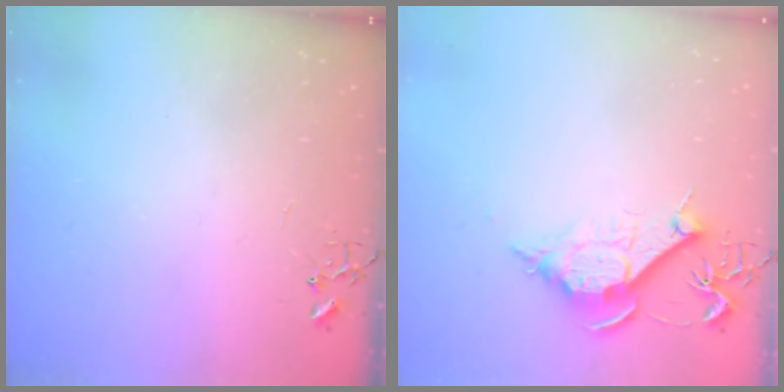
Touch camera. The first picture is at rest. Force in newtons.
{"total": 10.2, "press": 10.2, "slide": 1.0}